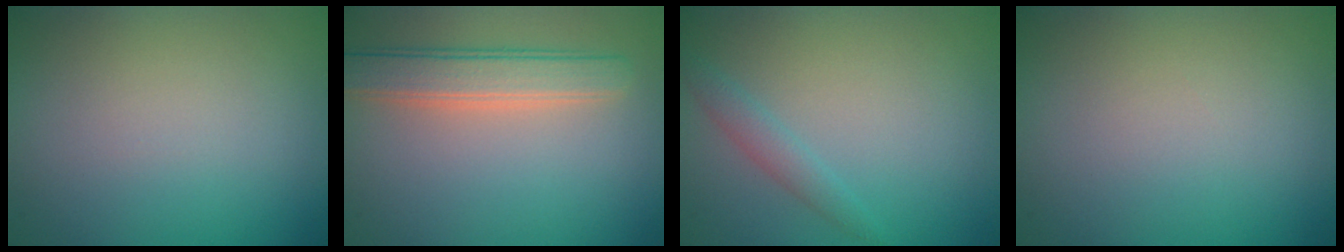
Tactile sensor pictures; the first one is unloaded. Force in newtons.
{"total": 3.7, "press": 3.7, "slide": 0.6}
{"total": 1.5, "press": 1.5, "slide": 0.1}
{"total": 0.0}